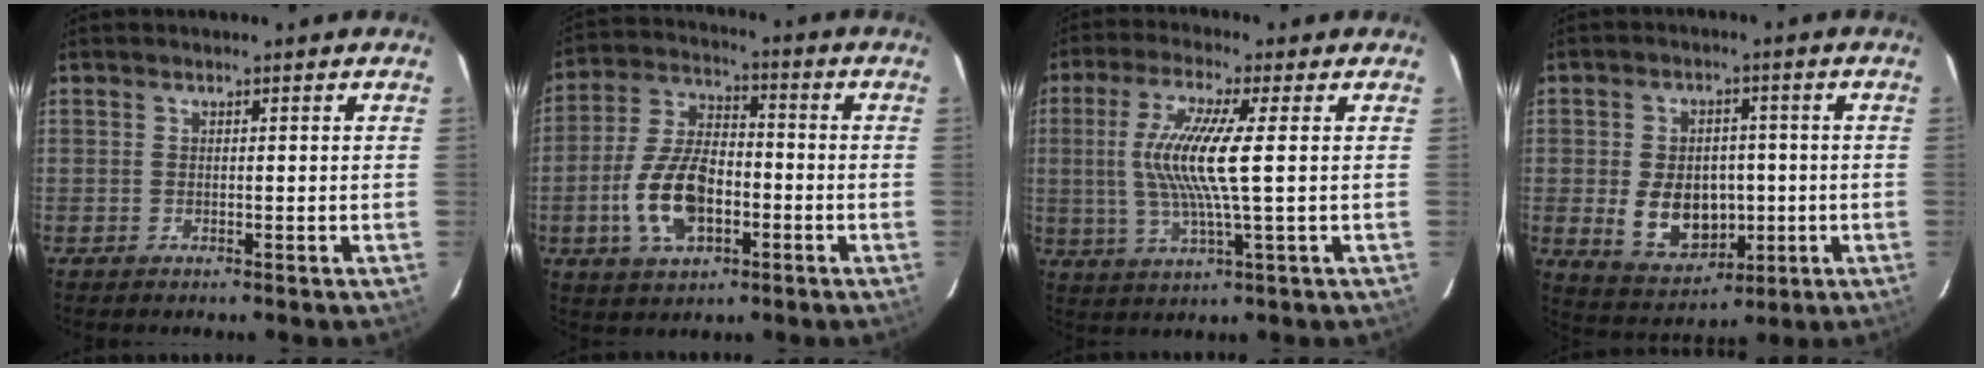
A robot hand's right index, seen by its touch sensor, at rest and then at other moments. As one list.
[{"total": 13.5, "force": [-4.1, 7.3, 10.5], "torque": [-0.217, 0.010, -0.070]}, {"total": 11.6, "force": [0.9, 0.7, 11.6], "torque": [-0.227, -0.006, 0.020]}, {"total": 10.5, "force": [-1.4, 7.7, 7.0], "torque": [-0.147, -0.004, -0.001]}]